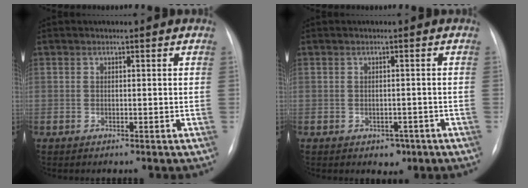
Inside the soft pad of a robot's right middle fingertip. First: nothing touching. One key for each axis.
{"total": 2.4, "fx": -1.3, "fy": 1.8, "fz": 1.0, "tx": -0.007, "ty": 0.004, "tz": -0.008}